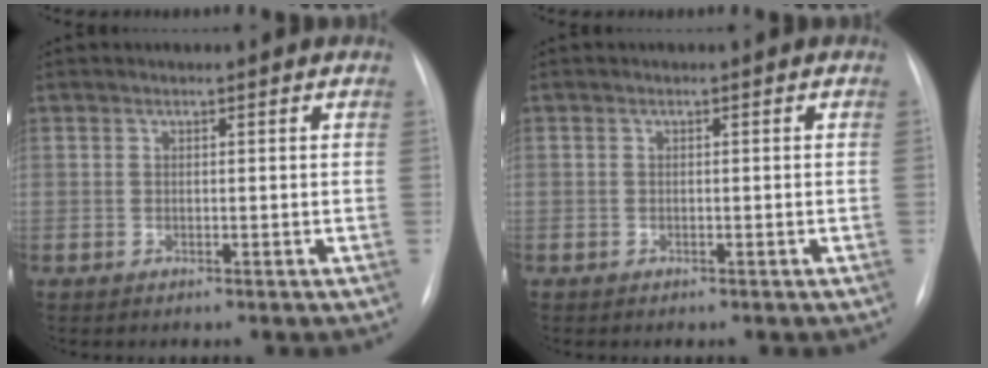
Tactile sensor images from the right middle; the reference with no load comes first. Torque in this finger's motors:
{"motor_torque": [0.50, -0.62, 0.00, -0.22]}